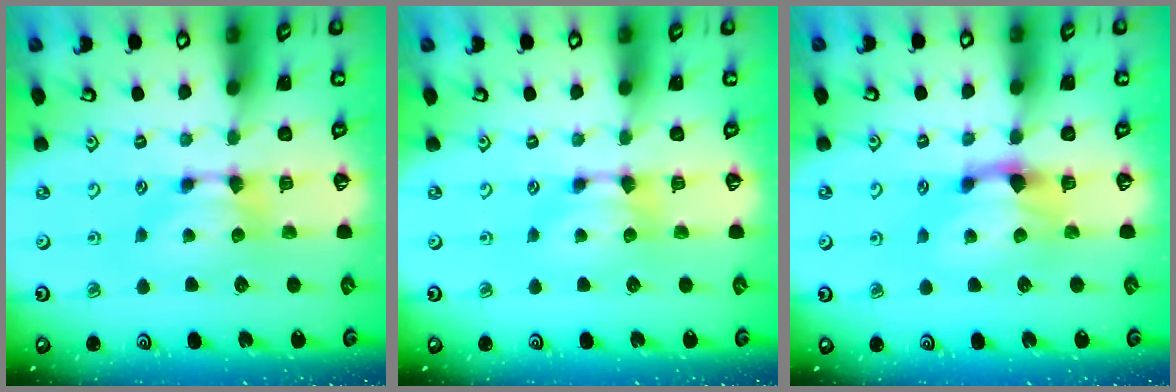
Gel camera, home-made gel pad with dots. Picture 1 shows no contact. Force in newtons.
{"total": 0.0}
{"total": 1.9, "press": 1.1, "slide": 1.5}